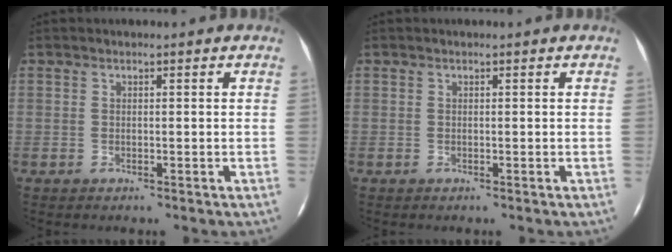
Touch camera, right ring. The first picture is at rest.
{"total": 0.0}